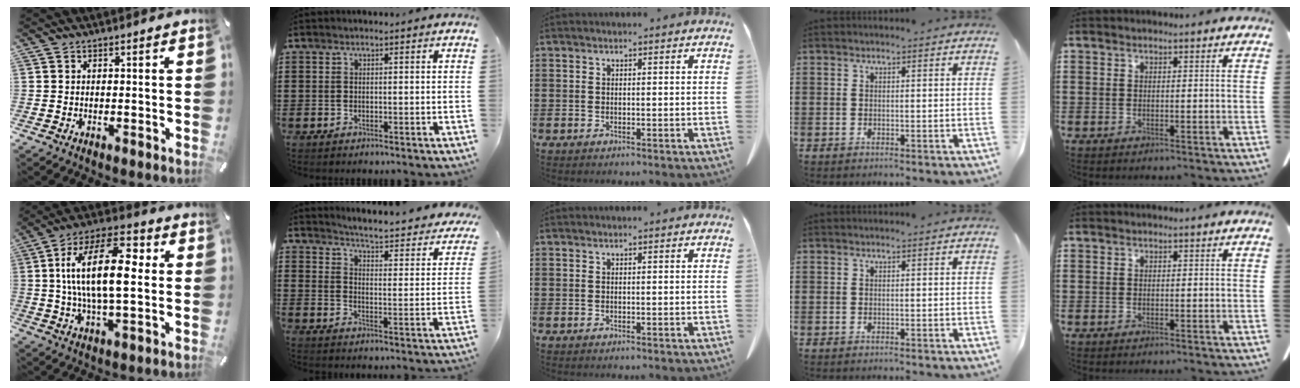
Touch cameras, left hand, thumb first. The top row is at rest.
{"thumb": {"total": 18.2, "force": [2.5, 8.1, 16.1], "torque": [-0.310, 0.002, 0.036]}, "index": {"total": 3.6, "force": [3.4, -0.7, 1.0], "torque": [-0.034, -0.042, 0.046]}}